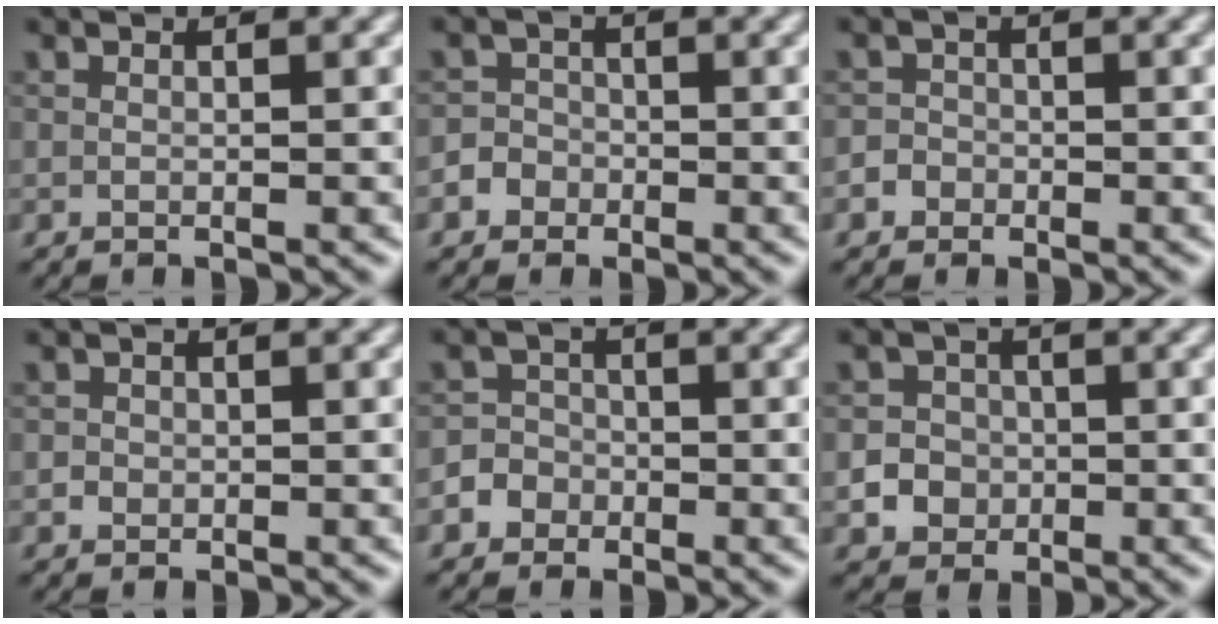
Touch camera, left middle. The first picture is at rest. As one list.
[{"total": 2.7, "force": [-1.4, 2.3, 0.4], "torque": [0.016, 0.002, -0.033]}, {"total": 2.1, "force": [-1.0, 1.7, 0.4], "torque": [0.009, 0.003, -0.023]}, {"total": 0.9, "force": [-0.2, 0.8, 0.2], "torque": [0.002, -0.003, -0.003]}, {"total": 3.3, "force": [-1.6, 2.9, 0.4], "torque": [0.017, 0.001, -0.038]}, {"total": 4.3, "force": [-1.3, 4.0, 0.9], "torque": [0.010, 0.004, -0.036]}]